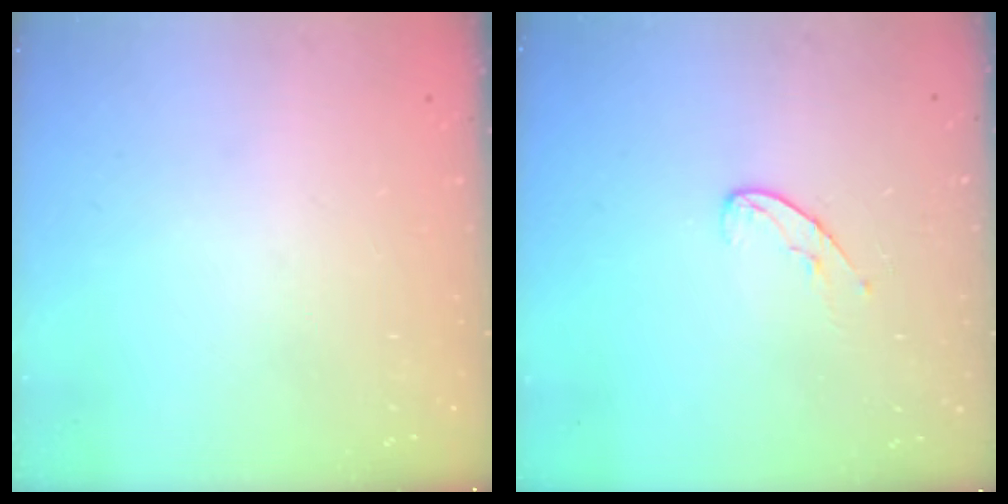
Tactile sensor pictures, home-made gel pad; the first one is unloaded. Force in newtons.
{"total": 6.4, "press": 6.4, "slide": 0.6}